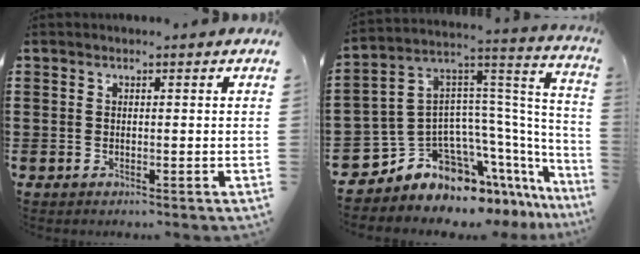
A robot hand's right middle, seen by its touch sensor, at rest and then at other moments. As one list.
[{"total": 9.5, "force": [-7.3, 5.3, 3.2], "torque": [-0.098, -0.011, -0.144]}]